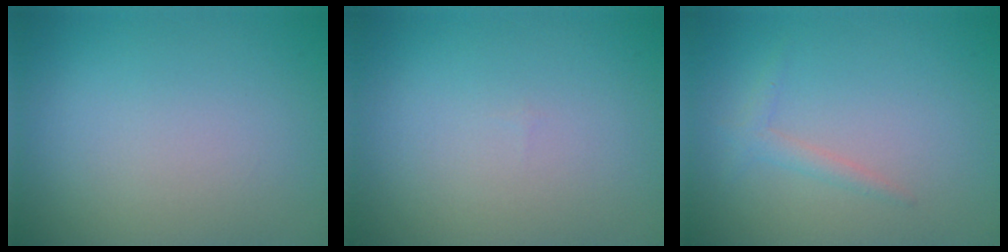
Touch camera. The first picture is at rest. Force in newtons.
{"total": 0.0}
{"total": 1.3, "press": 1.3, "slide": 0.1}